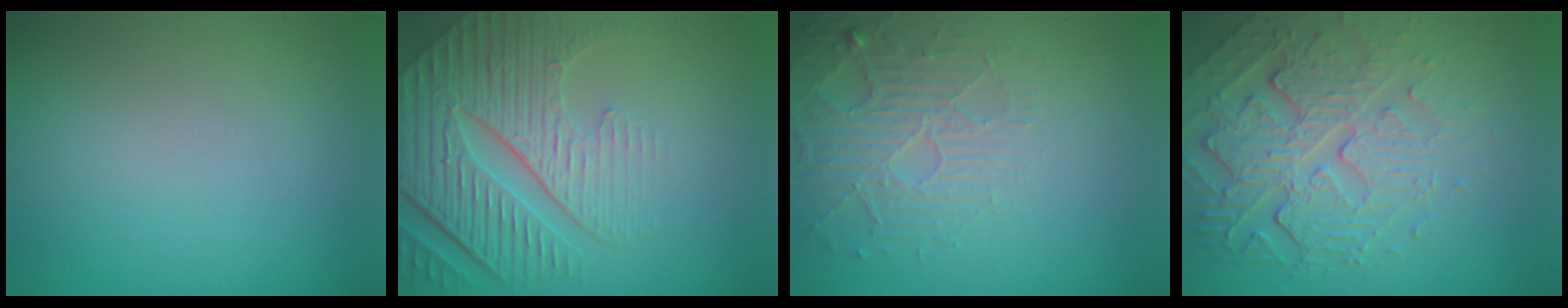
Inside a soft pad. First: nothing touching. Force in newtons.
{"total": 9.0, "press": 6.2, "slide": 6.5}
{"total": 5.2, "press": 3.3, "slide": 4.1}
{"total": 6.9, "press": 5.1, "slide": 4.7}